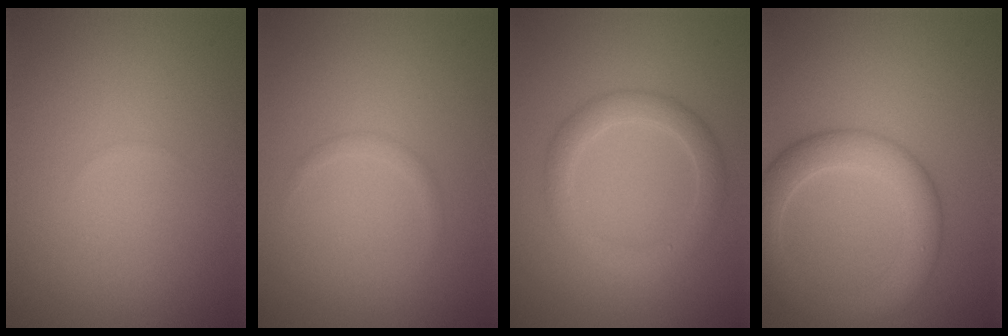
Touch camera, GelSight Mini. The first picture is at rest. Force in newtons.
{"total": 0.8, "press": 0.7, "slide": 0.1}
{"total": 3.0, "press": 3.0, "slide": 0.1}
{"total": 5.4, "press": 5.3, "slide": 0.3}